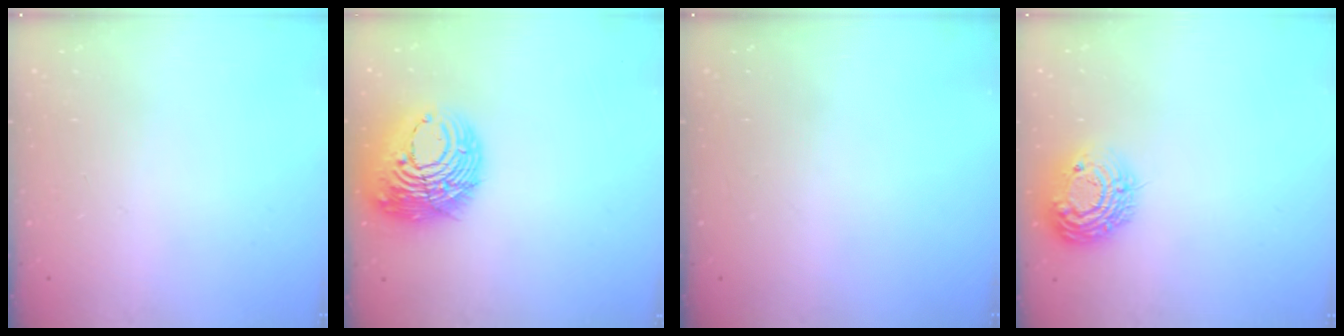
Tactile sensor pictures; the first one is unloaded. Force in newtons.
{"total": 16.6, "press": 16.4, "slide": 2.0}
{"total": 0.0}
{"total": 13.7, "press": 13.6, "slide": 1.1}